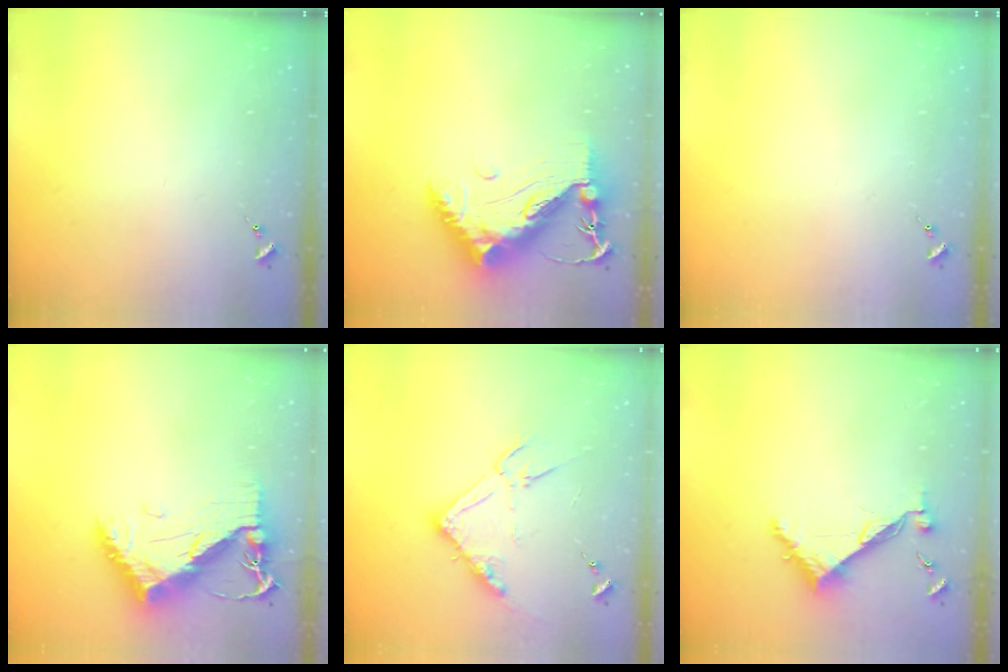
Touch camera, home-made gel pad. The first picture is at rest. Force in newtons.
{"total": 19.1, "press": 19.1, "slide": 1.6}
{"total": 0.0}
{"total": 12.5, "press": 12.4, "slide": 1.1}
{"total": 14.8, "press": 14.8, "slide": 0.4}
{"total": 7.3, "press": 7.3, "slide": 0.6}